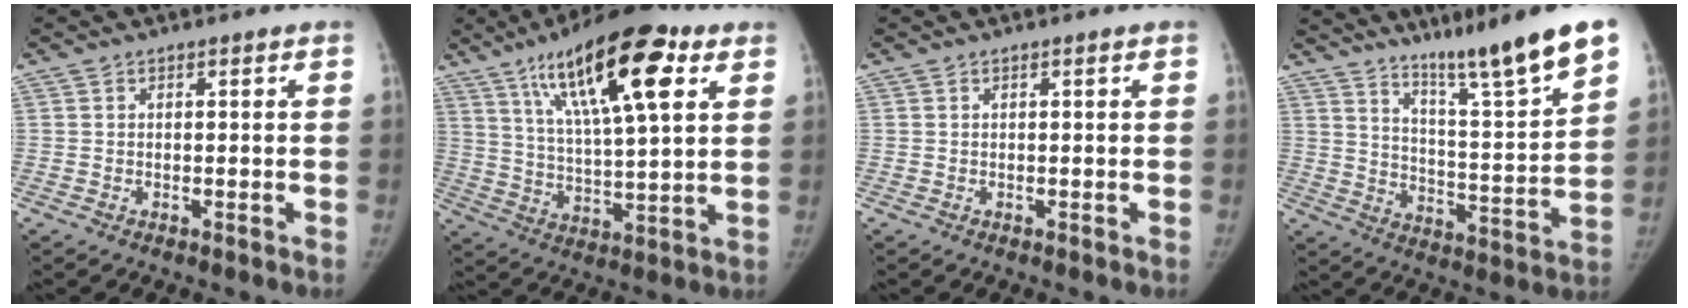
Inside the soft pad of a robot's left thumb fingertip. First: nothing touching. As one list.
[{"total": 21.1, "force": [10.1, 6.5, 17.3], "torque": [-0.259, -0.020, 0.168]}, {"total": 0.0}, {"total": 17.8, "force": [12.9, 0.8, 12.2], "torque": [-0.158, -0.078, 0.210]}]